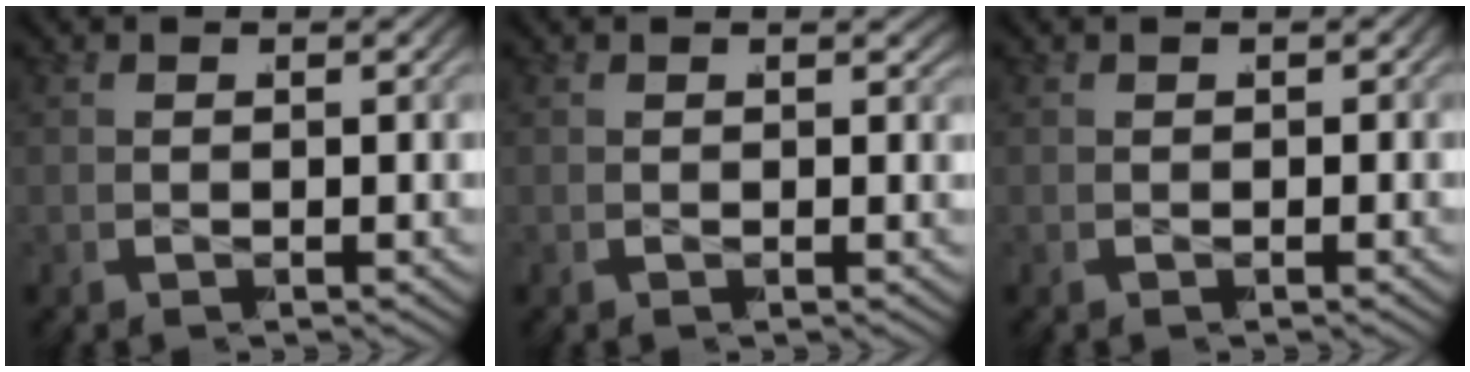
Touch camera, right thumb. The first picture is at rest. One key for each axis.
{"total": 0.5, "fx": 0.4, "fy": 0.2, "fz": 0.2, "tx": -0.005, "ty": -0.002, "tz": 0.006}
{"total": 0.5, "fx": -0.2, "fy": 0.4, "fz": 0.3, "tx": -0.007, "ty": -0.004, "tz": -0.001}